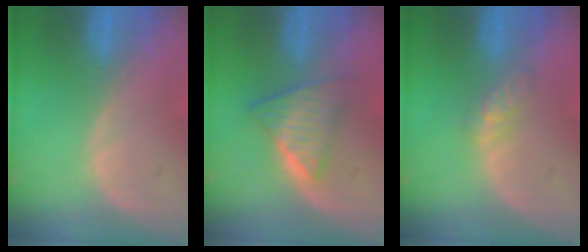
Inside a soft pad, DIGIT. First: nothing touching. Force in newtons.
{"total": 6.3, "press": 5.4, "slide": 3.1}
{"total": 3.1, "press": 2.8, "slide": 1.3}